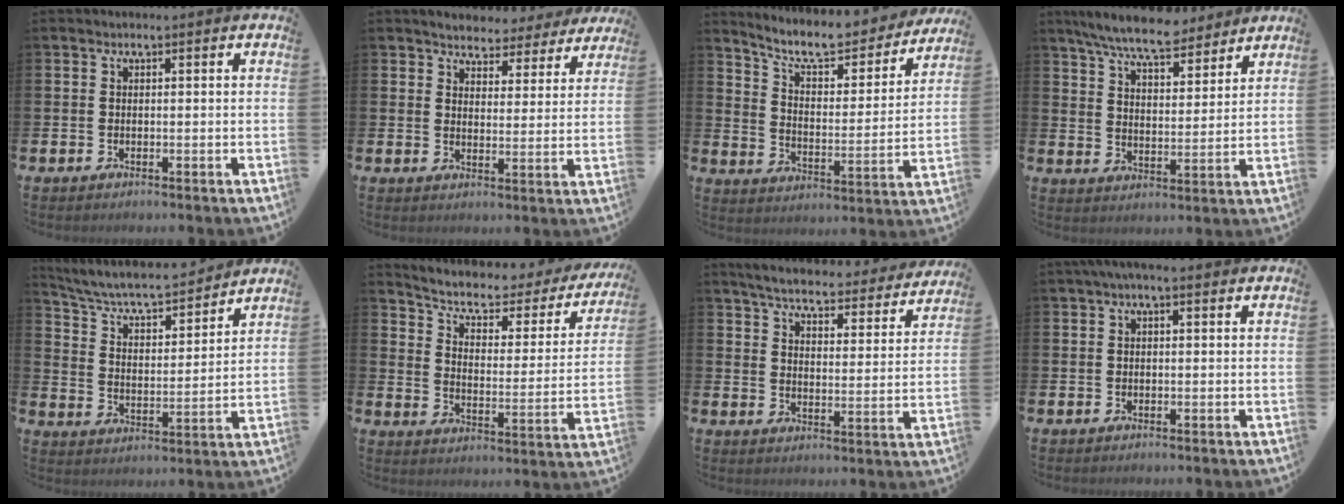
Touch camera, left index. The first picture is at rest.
{"total": 4.0, "force": [3.8, 1.2, -0.1], "torque": [-0.017, -0.026, 0.064]}
{"total": 8.6, "force": [7.8, 2.0, 3.0], "torque": [-0.083, -0.059, 0.131]}
{"total": 8.3, "force": [7.6, 1.5, 3.1], "torque": [-0.083, -0.033, 0.138]}
{"total": 6.9, "force": [6.3, 1.4, 2.2], "torque": [-0.079, -0.048, 0.105]}
{"total": 5.4, "force": [4.4, 2.2, 2.4], "torque": [-0.069, -0.035, 0.065]}
{"total": 5.5, "force": [5.2, 0.6, 1.6], "torque": [-0.051, -0.039, 0.085]}
{"total": 1.2, "force": [0.5, 0.4, 1.0], "torque": [-0.020, 0.005, 0.007]}